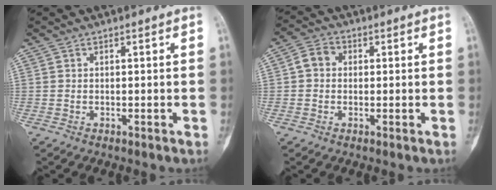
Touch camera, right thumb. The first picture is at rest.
{"total": 4.1, "force": [0.3, 3.4, 2.2], "torque": [-0.027, 0.013, -0.002]}